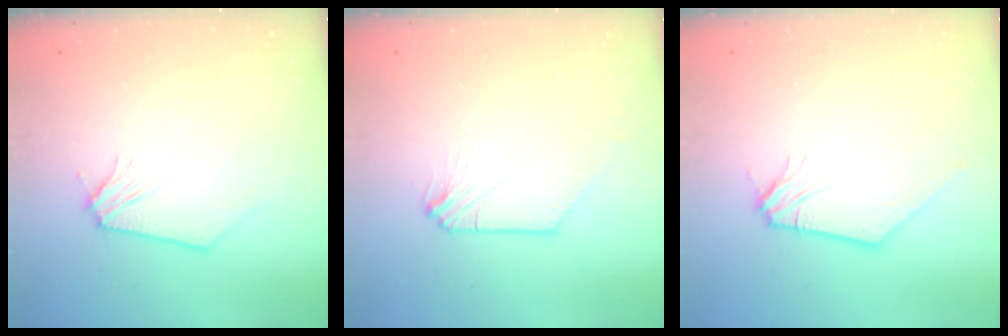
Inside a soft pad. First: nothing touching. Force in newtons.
{"total": 0.0}
{"total": 2.4, "press": 2.3, "slide": 0.4}